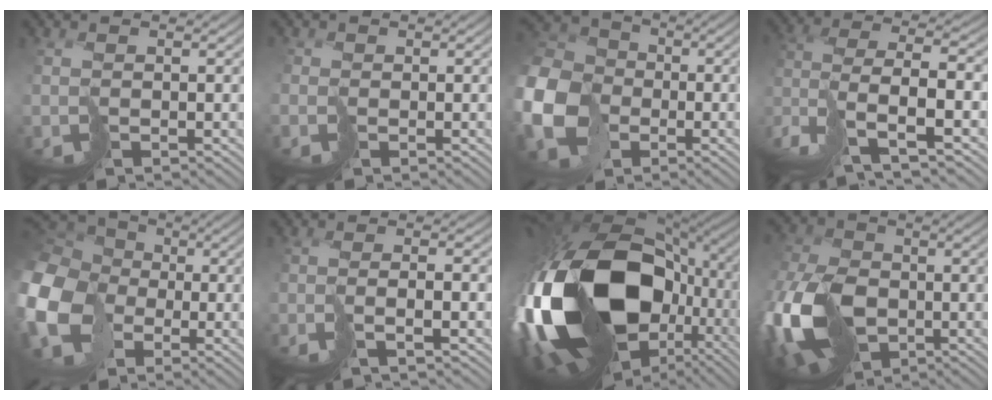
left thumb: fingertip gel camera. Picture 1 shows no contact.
{"total": 1.0, "force": [-0.2, 0.4, -0.8], "torque": [0.023, 0.002, -0.013]}
{"total": 15.0, "force": [-4.9, 11.8, 7.9], "torque": [-0.249, -0.035, -0.098]}
{"total": 11.0, "force": [-7.0, 2.3, 8.2], "torque": [-0.176, -0.004, -0.128]}
{"total": 17.9, "force": [-4.0, 14.8, 9.3], "torque": [-0.275, -0.030, -0.091]}
{"total": 2.1, "force": [-1.1, -0.8, 1.6], "torque": [-0.013, 0.007, -0.027]}
{"total": 21.5, "force": [-0.7, 13.8, 16.5], "torque": [-0.373, -0.046, 0.016]}
{"total": 15.6, "force": [-4.9, 10.5, 10.5], "torque": [-0.256, -0.034, -0.090]}